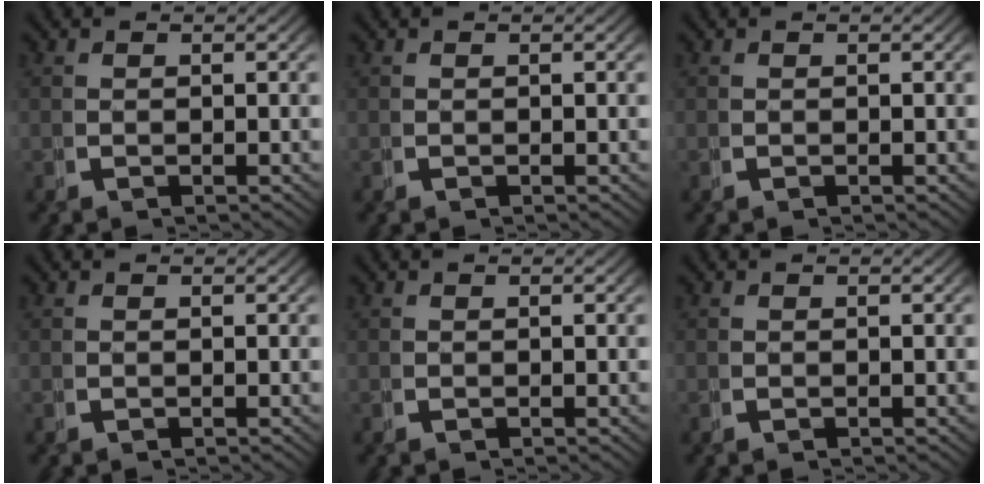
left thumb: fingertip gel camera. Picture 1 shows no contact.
{"total": 0.0}
{"total": 0.0}
{"total": 0.0}
{"total": 0.0}
{"total": 0.0}